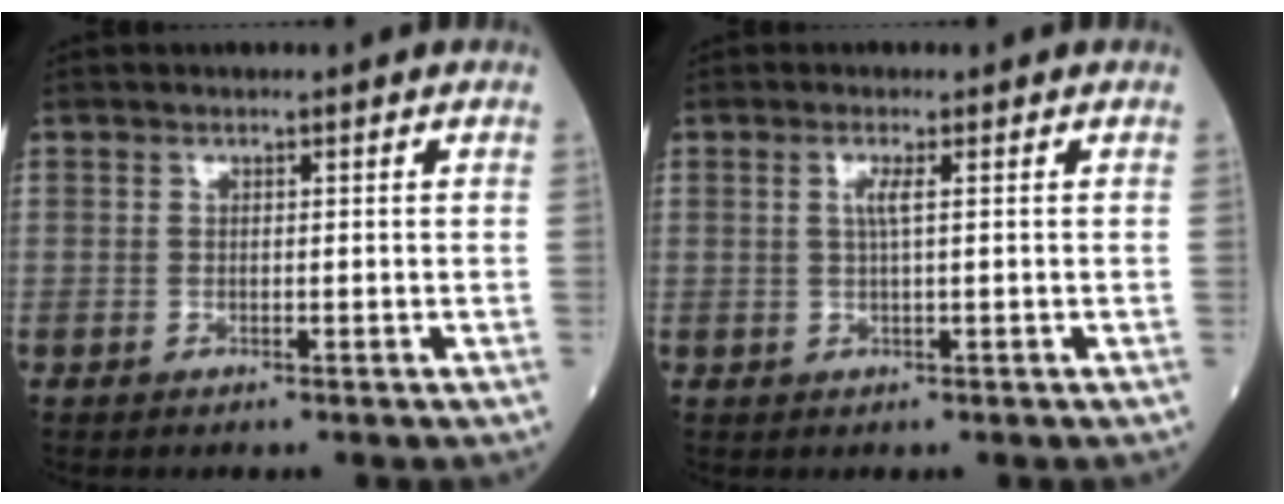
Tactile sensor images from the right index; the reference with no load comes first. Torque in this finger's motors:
{"motor_torque": [0.39, 0.00, 0.18, 0.05]}